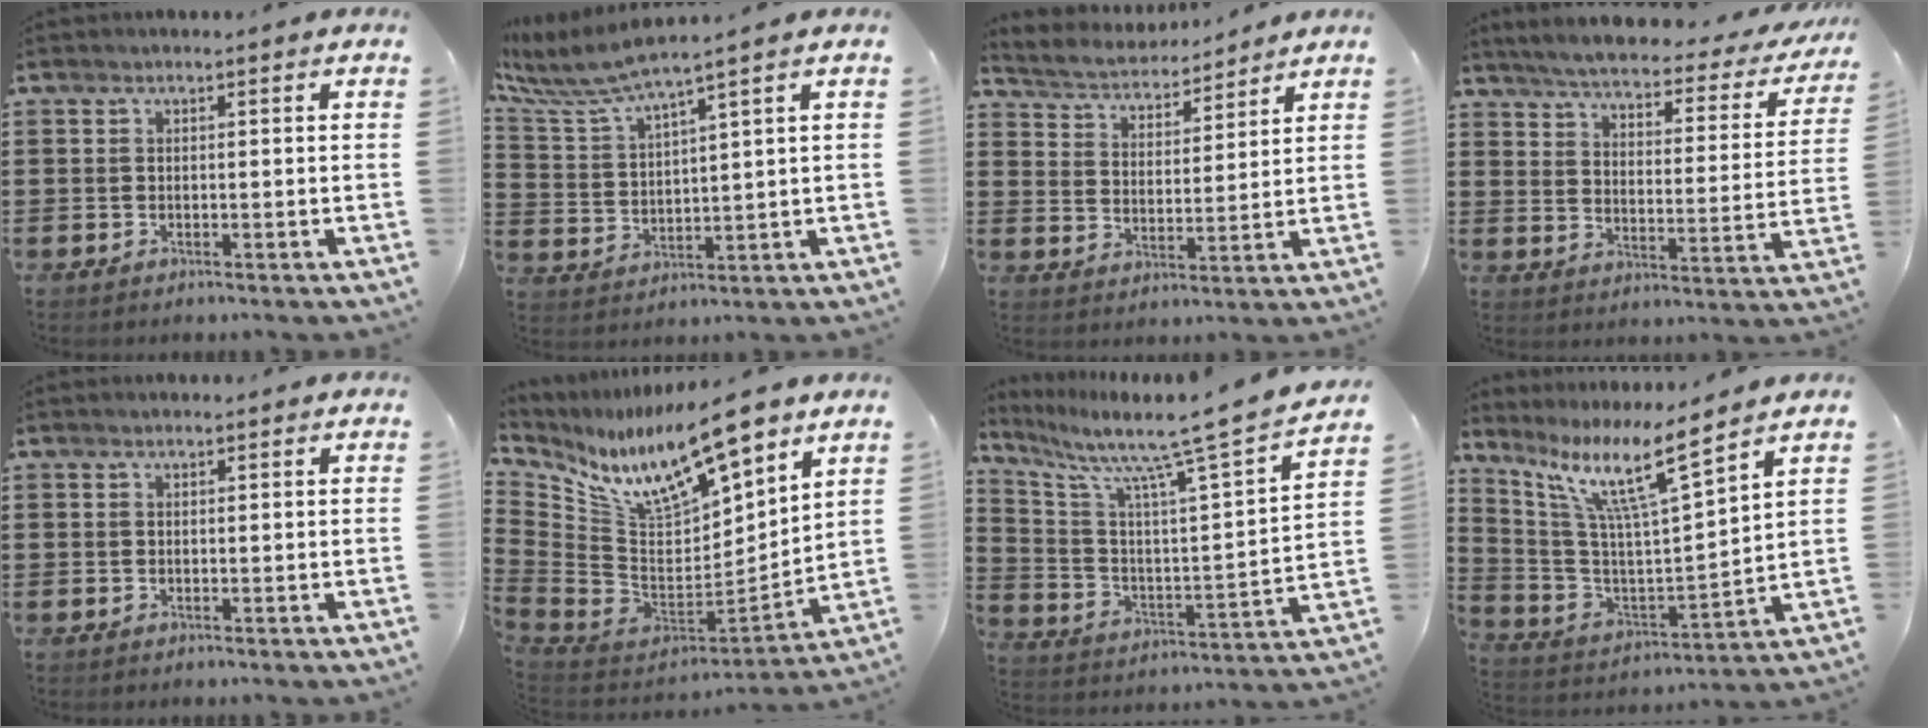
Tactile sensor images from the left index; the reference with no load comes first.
{"total": 5.6, "force": [5.0, -0.1, 2.6], "torque": [-0.084, -0.034, 0.078]}
{"total": 4.2, "force": [4.1, 0.5, 0.2], "torque": [-0.029, -0.030, 0.067]}
{"total": 3.9, "force": [3.6, -0.1, 1.6], "torque": [-0.051, -0.029, 0.053]}
{"total": 0.6, "force": [0.5, 0.3, 0.2], "torque": [-0.005, 0.001, 0.011]}
{"total": 14.0, "force": [9.7, 4.3, 9.1], "torque": [-0.193, -0.076, 0.164]}
{"total": 10.2, "force": [8.2, 0.2, 6.0], "torque": [-0.137, -0.068, 0.119]}
{"total": 11.9, "force": [8.2, 0.7, 8.6], "torque": [-0.193, -0.050, 0.132]}